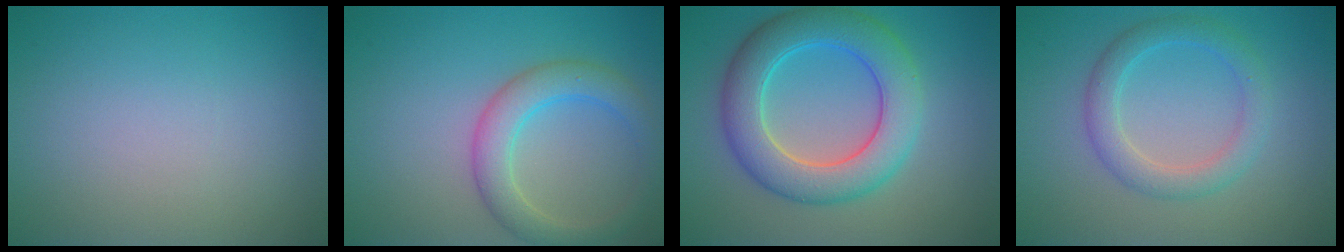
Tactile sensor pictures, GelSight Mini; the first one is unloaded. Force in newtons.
{"total": 4.1, "press": 4.1, "slide": 0.0}
{"total": 7.3, "press": 7.3, "slide": 0.2}
{"total": 3.2, "press": 3.2, "slide": 0.0}